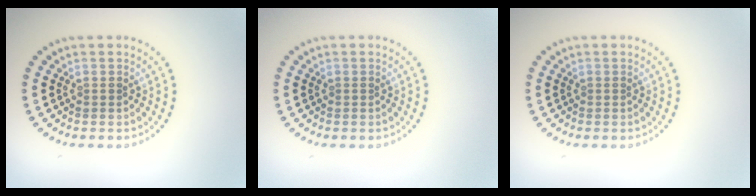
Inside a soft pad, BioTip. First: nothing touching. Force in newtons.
{"total": 0.0}
{"total": 0.0}